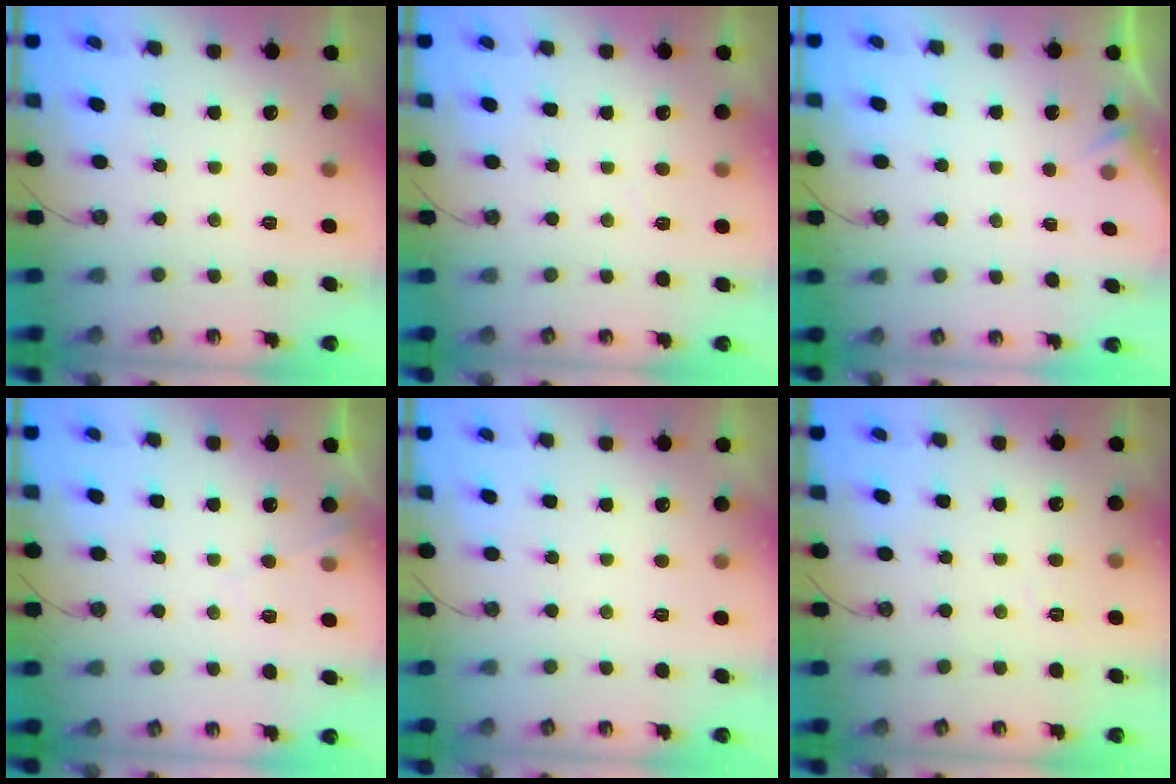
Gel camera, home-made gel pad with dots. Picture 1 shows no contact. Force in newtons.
{"total": 2.6, "press": 2.6, "slide": 0.4}
{"total": 2.8, "press": 2.7, "slide": 0.4}
{"total": 4.9, "press": 4.9, "slide": 0.7}
{"total": 0.0}
{"total": 3.2, "press": 3.1, "slide": 0.3}